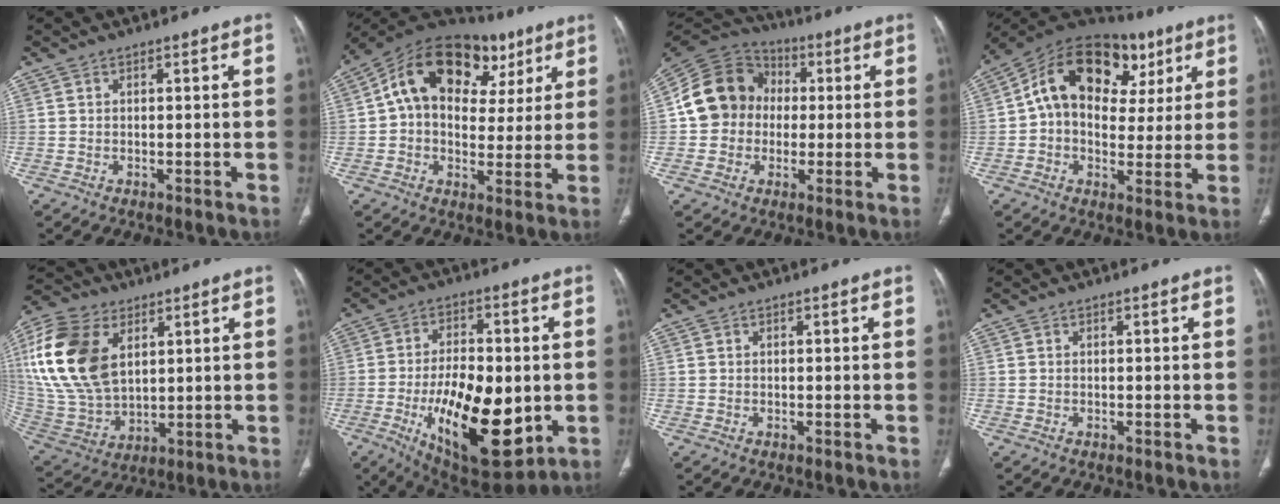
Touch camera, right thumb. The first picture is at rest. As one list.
[{"total": 21.7, "force": [7.8, 14.2, 14.4], "torque": [-0.193, 0.036, 0.118]}, {"total": 13.9, "force": [0.4, 12.4, 6.3], "torque": [-0.098, 0.029, -0.003]}, {"total": 20.7, "force": [6.7, 14.0, 13.7], "torque": [-0.182, 0.035, 0.100]}, {"total": 22.0, "force": [6.8, 13.8, 15.8], "torque": [-0.326, -0.020, 0.134]}, {"total": 21.8, "force": [-4.5, 10.4, 18.6], "torque": [-0.296, -0.004, -0.050]}, {"total": 0.0}, {"total": 0.0}]